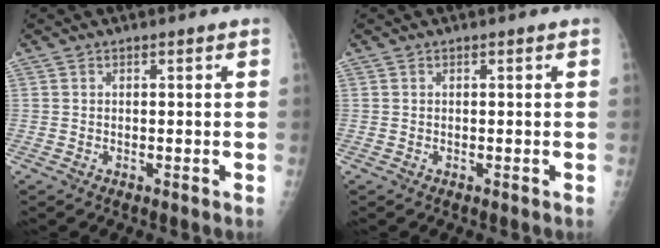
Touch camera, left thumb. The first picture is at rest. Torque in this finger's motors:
{"motor_torque": [0.00, 0.00, -0.04, -0.04, 0.00]}